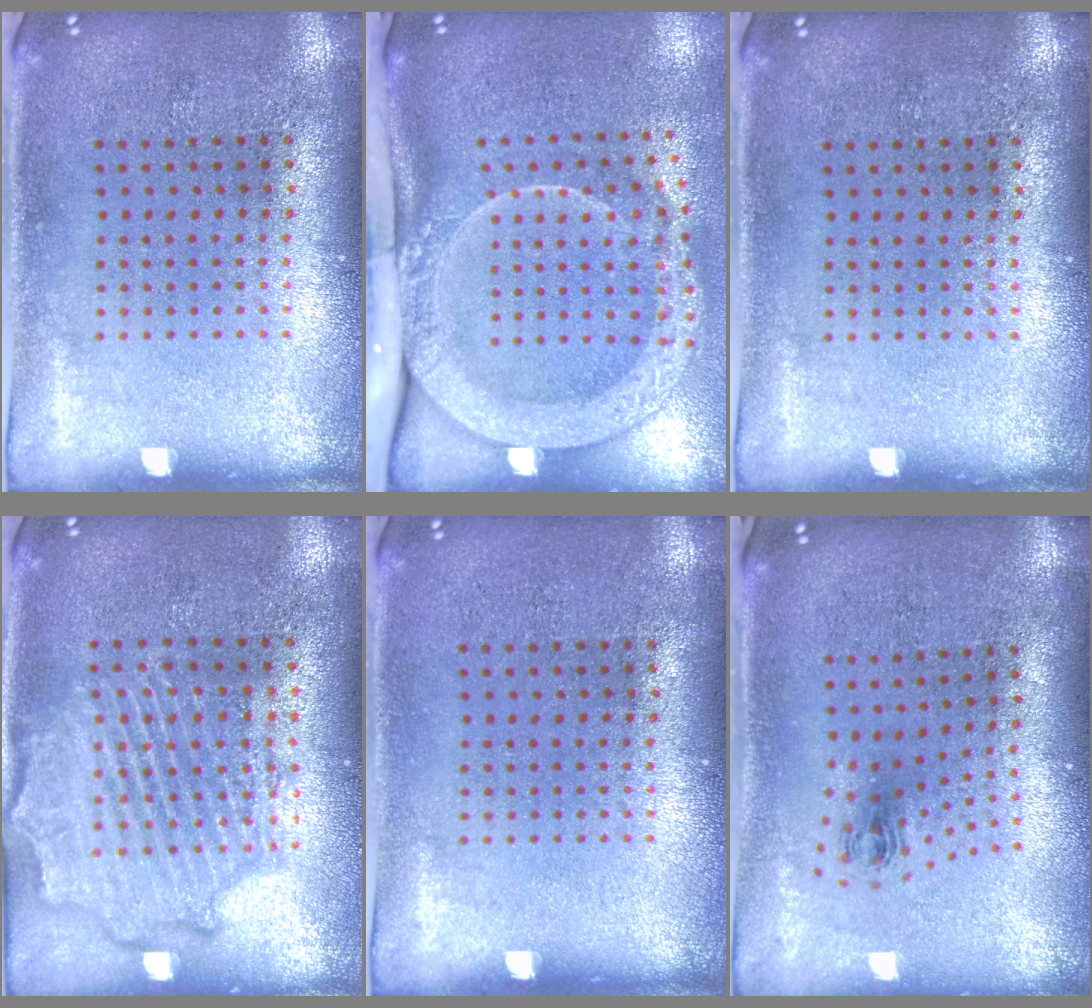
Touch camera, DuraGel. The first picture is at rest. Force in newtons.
{"total": 3.0, "press": 2.1, "slide": 2.1}
{"total": 0.0}
{"total": 2.1, "press": 2.1, "slide": 0.4}
{"total": 0.0}
{"total": 1.0, "press": 0.4, "slide": 0.9}